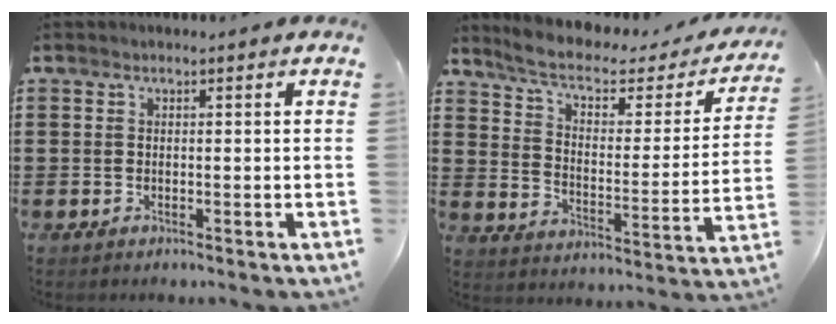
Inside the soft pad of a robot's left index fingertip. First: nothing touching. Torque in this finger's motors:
{"motor_torque": [2.14, 0.00, -0.31, -0.21]}